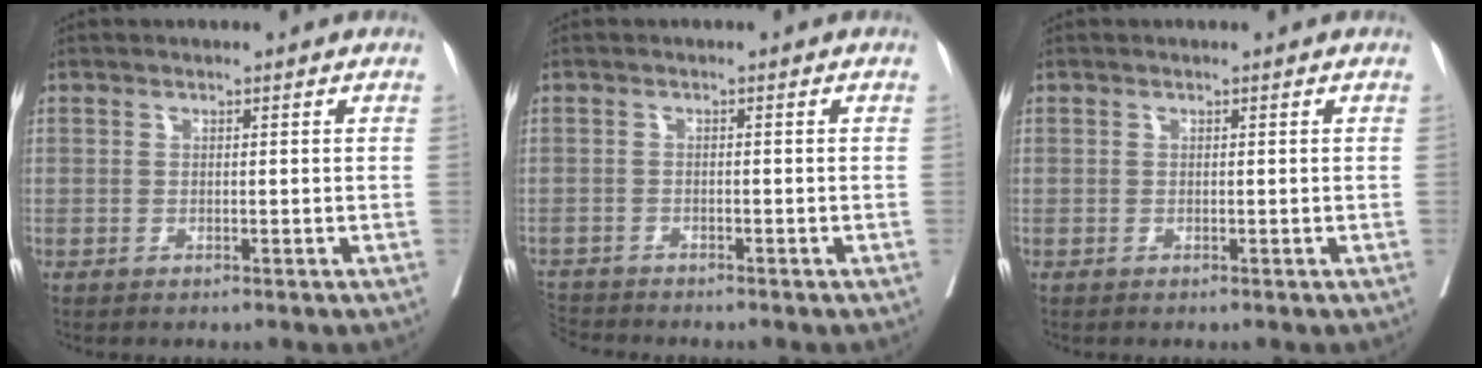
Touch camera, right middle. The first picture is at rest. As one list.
[{"total": 3.2, "force": [-3.2, 0.2, -0.4], "torque": [0.002, -0.016, -0.059]}, {"total": 0.0}]